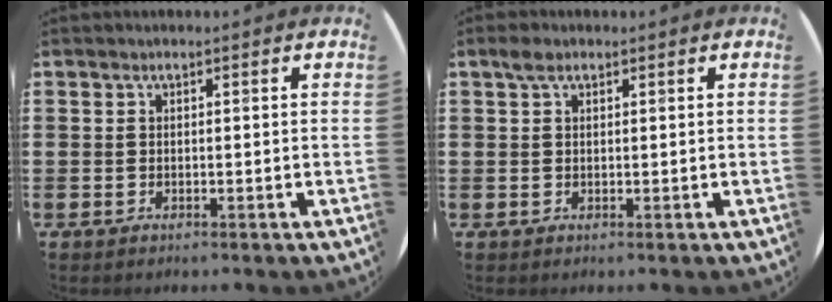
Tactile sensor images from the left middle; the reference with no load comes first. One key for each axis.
{"total": 1.5, "fx": 1.0, "fy": 0.8, "fz": 0.9, "tx": -0.011, "ty": 0.003, "tz": 0.016}